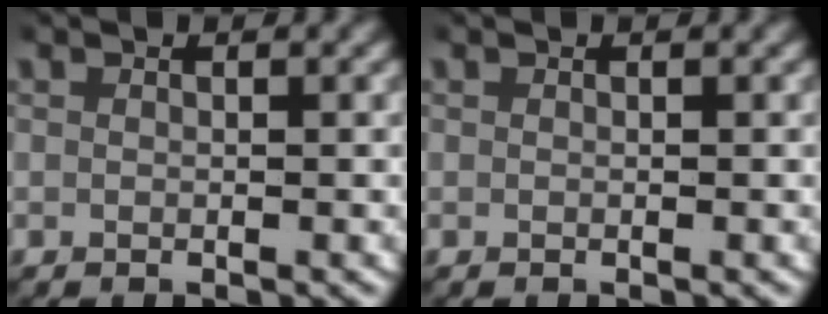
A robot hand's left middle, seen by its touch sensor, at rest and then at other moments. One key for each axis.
{"total": 0.0}